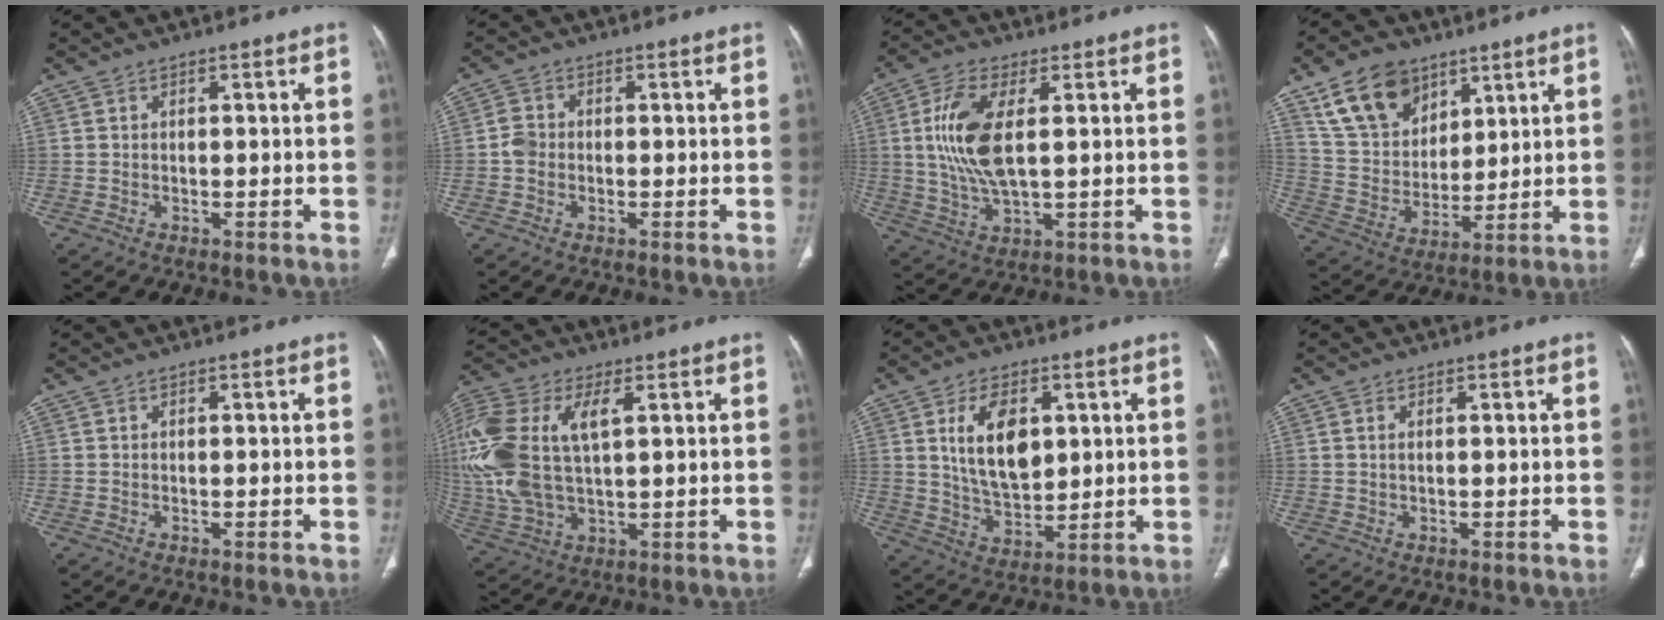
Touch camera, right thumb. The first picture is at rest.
{"total": 2.8, "force": [-0.5, 2.4, 1.4], "torque": [-0.021, 0.007, -0.015]}
{"total": 11.5, "force": [1.9, 4.7, 10.3], "torque": [-0.230, -0.008, 0.042]}
{"total": 14.5, "force": [8.9, 9.4, 6.5], "torque": [-0.090, -0.035, 0.172]}
{"total": 0.0}
{"total": 21.1, "force": [4.4, 11.4, 17.2], "torque": [-0.422, 0.008, 0.083]}
{"total": 12.0, "force": [3.2, 7.0, 9.2], "torque": [-0.142, -0.019, 0.066]}
{"total": 0.7, "force": [0.2, 0.3, 0.6], "torque": [-0.017, 0.005, 0.006]}